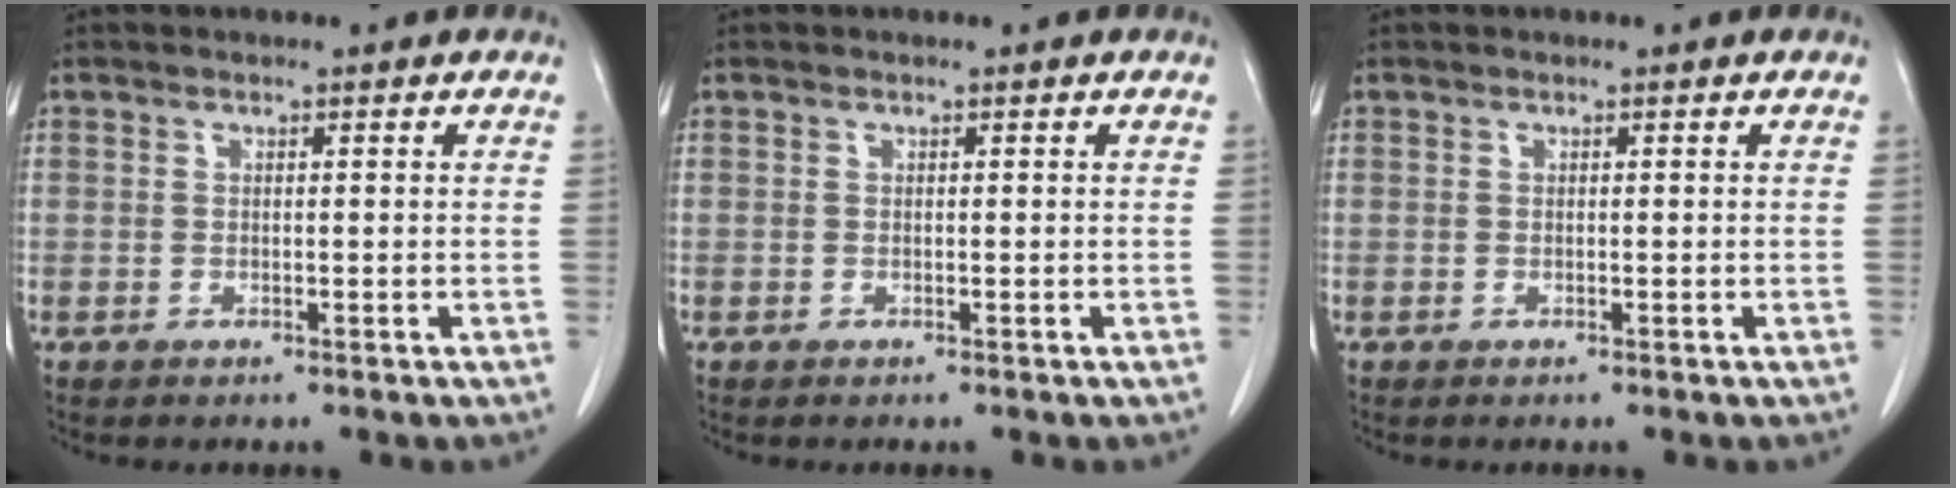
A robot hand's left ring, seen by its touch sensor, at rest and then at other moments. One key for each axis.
{"total": 0.0}
{"total": 0.0}